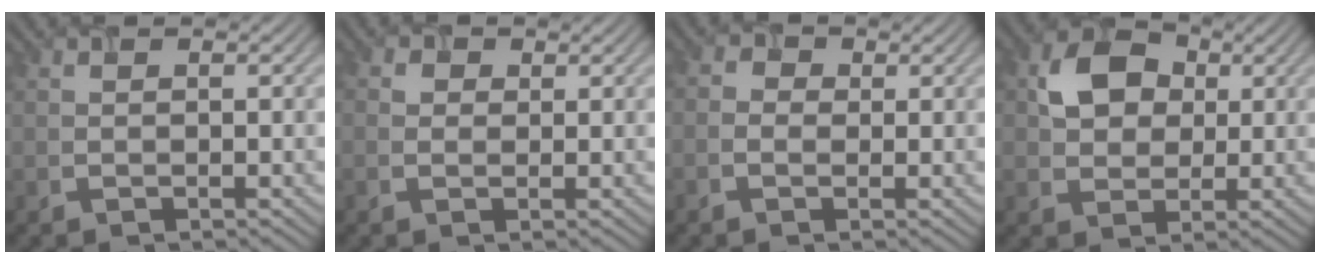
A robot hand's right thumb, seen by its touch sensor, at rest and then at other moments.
{"total": 1.4, "force": [0.5, 1.2, 0.3], "torque": [-0.002, -0.007, 0.002]}
{"total": 1.5, "force": [-0.3, 1.3, 0.5], "torque": [-0.009, -0.002, -0.014]}
{"total": 6.3, "force": [1.5, 5.1, 3.3], "torque": [-0.070, 0.006, 0.017]}